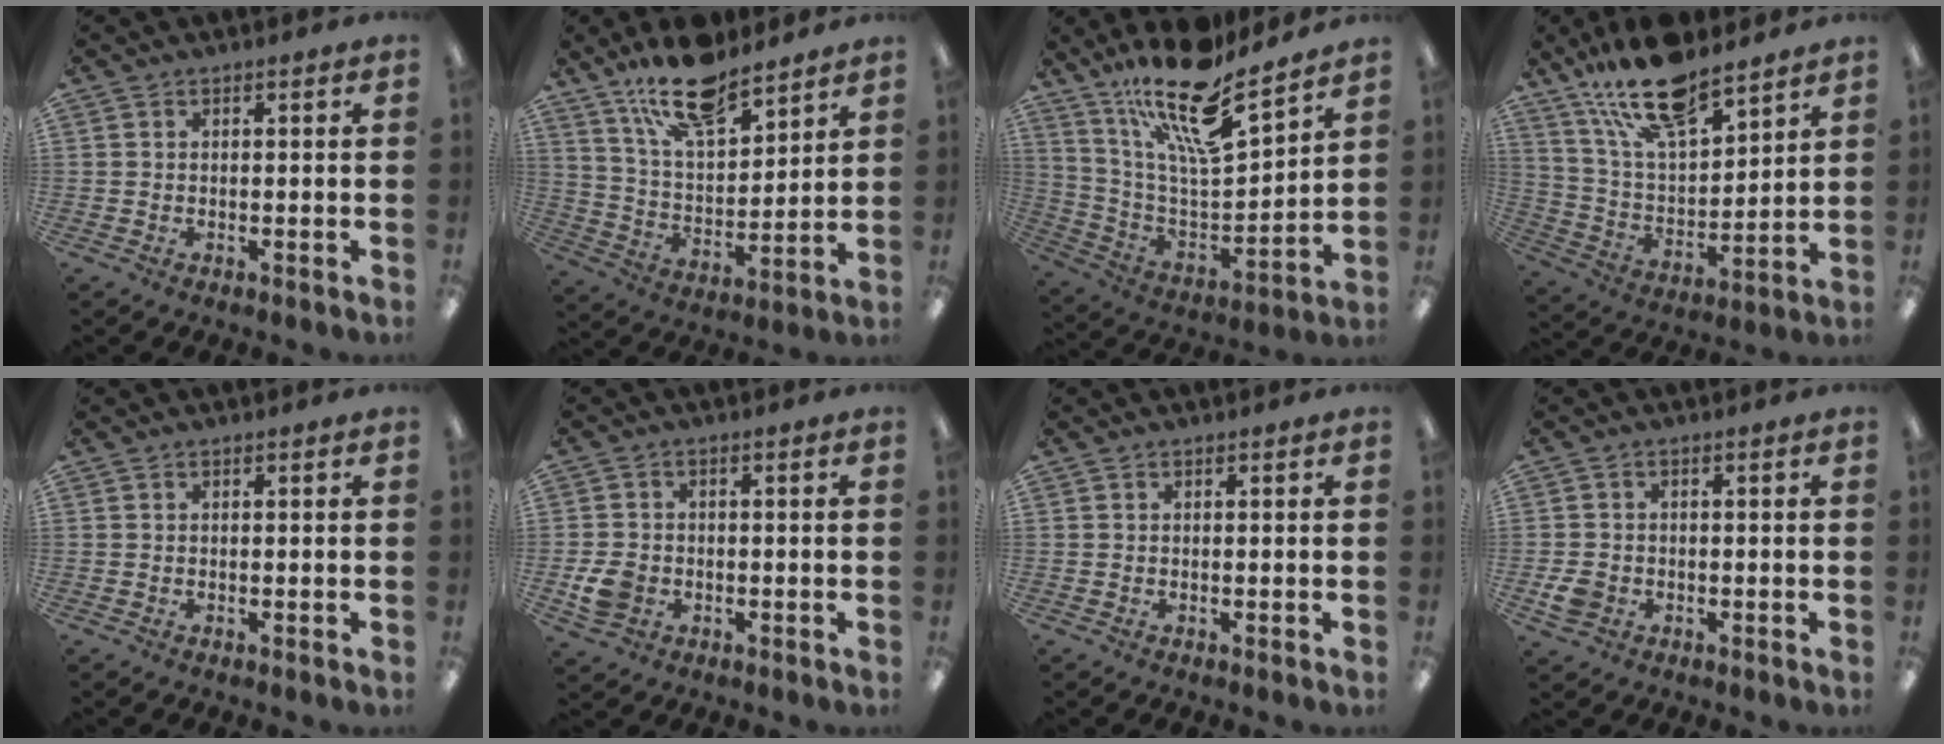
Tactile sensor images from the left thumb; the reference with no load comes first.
{"total": 16.5, "force": [12.6, 6.3, 8.6], "torque": [-0.154, -0.065, 0.221]}
{"total": 19.7, "force": [15.2, 4.8, 11.6], "torque": [-0.209, -0.104, 0.258]}
{"total": 18.4, "force": [14.1, 6.5, 9.8], "torque": [-0.190, -0.073, 0.248]}
{"total": 0.0}
{"total": 5.4, "force": [-1.5, 4.4, 2.8], "torque": [-0.041, 0.001, -0.028]}
{"total": 0.0}
{"total": 3.7, "force": [-1.0, 3.1, 1.8], "torque": [-0.033, -0.002, -0.021]}